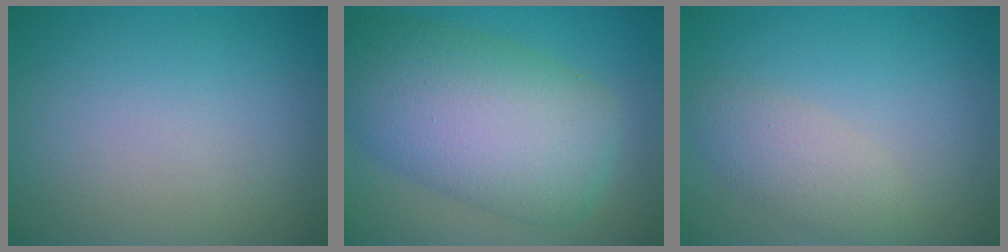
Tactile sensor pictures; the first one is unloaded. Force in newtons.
{"total": 11.5, "press": 11.5, "slide": 0.2}
{"total": 2.8, "press": 2.8, "slide": 0.2}